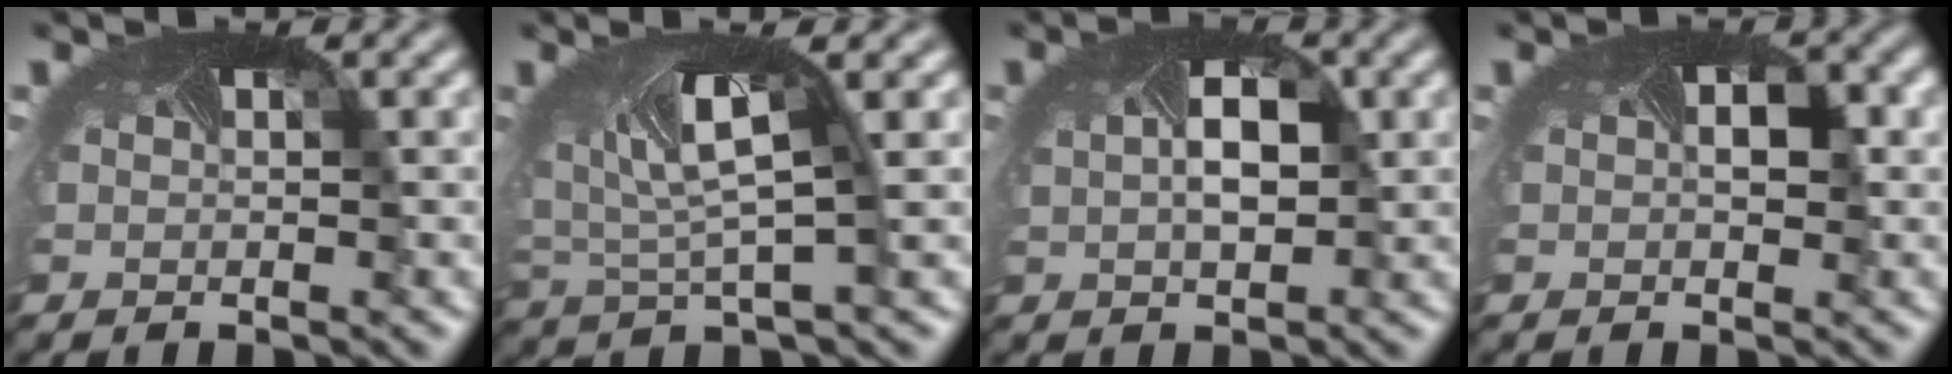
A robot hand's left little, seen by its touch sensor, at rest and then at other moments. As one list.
[{"total": 4.7, "force": [1.3, 1.7, 4.1], "torque": [-0.103, -0.003, 0.020]}, {"total": 2.9, "force": [0.5, 1.7, 2.3], "torque": [-0.055, 0.000, 0.007]}, {"total": 2.8, "force": [0.2, 1.6, 2.2], "torque": [-0.030, 0.004, 0.007]}]